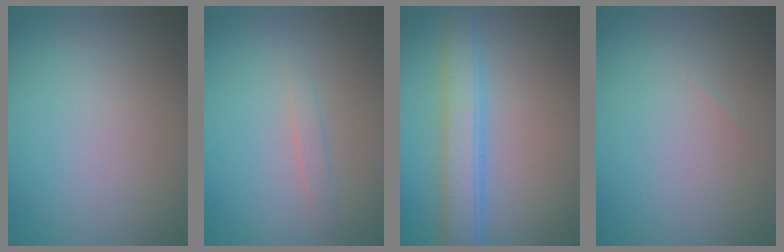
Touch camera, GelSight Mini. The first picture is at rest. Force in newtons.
{"total": 0.9, "press": 0.9, "slide": 0.0}
{"total": 4.0, "press": 4.0, "slide": 0.1}
{"total": 0.0}